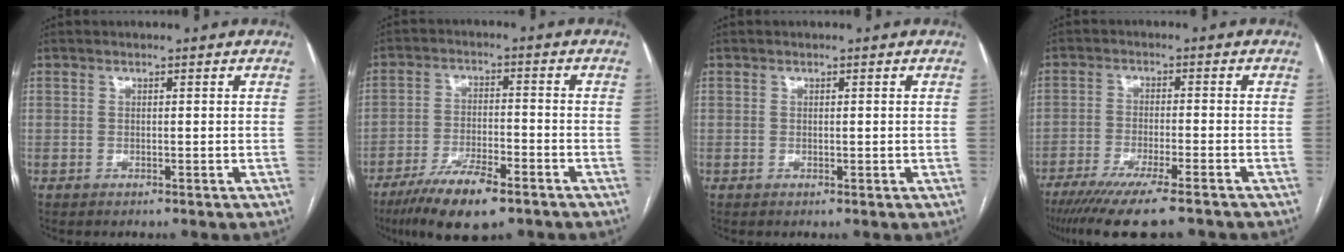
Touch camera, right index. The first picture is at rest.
{"total": 10.8, "force": [-7.3, 2.5, 7.5], "torque": [-0.133, -0.018, -0.124]}
{"total": 0.6, "force": [0.1, 0.3, 0.5], "torque": [-0.008, -0.002, 0.004]}
{"total": 13.3, "force": [-10.3, 1.2, 8.4], "torque": [-0.140, -0.035, -0.164]}